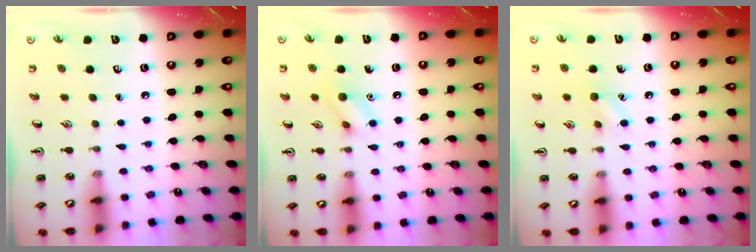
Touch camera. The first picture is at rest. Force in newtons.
{"total": 7.7, "press": 7.7, "slide": 0.6}
{"total": 6.9, "press": 6.7, "slide": 2.0}